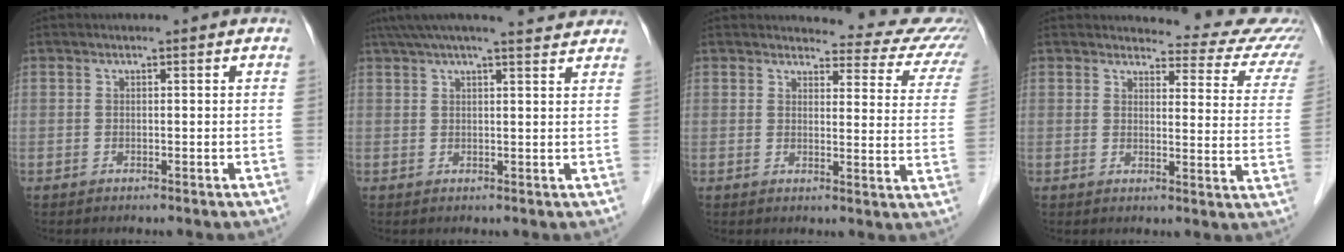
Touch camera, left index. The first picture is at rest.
{"total": 12.4, "force": [11.1, 1.0, 5.5], "torque": [-0.088, 0.037, 0.144]}
{"total": 14.0, "force": [13.4, 3.3, 2.6], "torque": [0.011, -0.061, 0.110]}
{"total": 14.8, "force": [14.3, 3.0, 2.1], "torque": [0.016, -0.077, 0.120]}